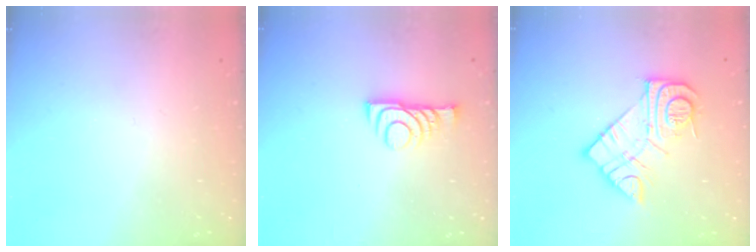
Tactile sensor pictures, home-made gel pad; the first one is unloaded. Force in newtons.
{"total": 8.2, "press": 8.1, "slide": 1.0}
{"total": 13.4, "press": 13.4, "slide": 1.1}